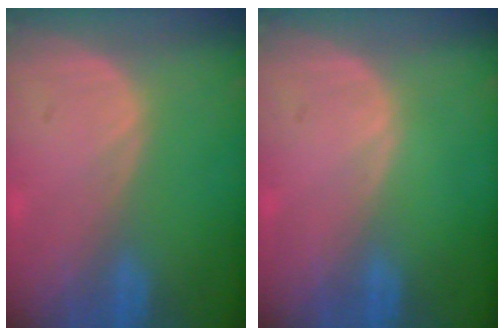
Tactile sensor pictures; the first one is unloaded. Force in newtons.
{"total": 0.0}